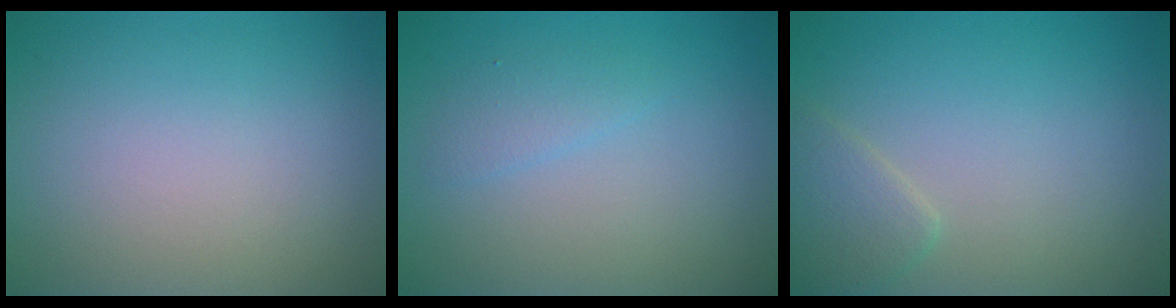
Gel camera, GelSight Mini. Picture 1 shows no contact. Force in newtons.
{"total": 1.2, "press": 1.2, "slide": 0.1}
{"total": 1.9, "press": 1.9, "slide": 0.1}